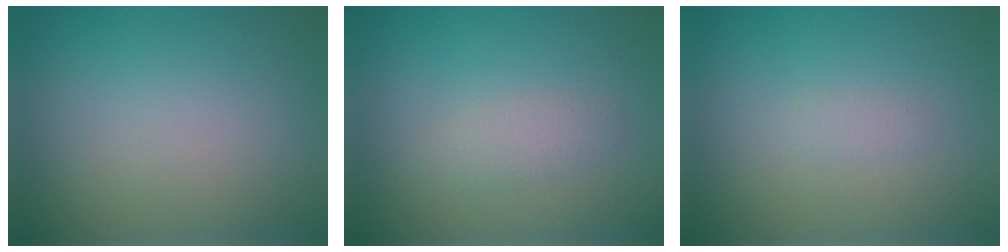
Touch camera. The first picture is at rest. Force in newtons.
{"total": 1.5, "press": 1.5, "slide": 0.1}
{"total": 0.6, "press": 0.6, "slide": 0.0}